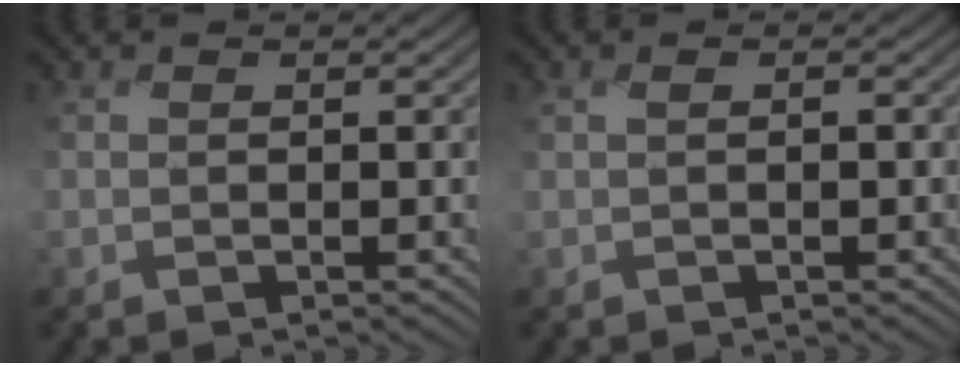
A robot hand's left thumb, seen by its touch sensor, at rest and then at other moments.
{"total": 1.6, "force": [-0.1, 0.8, 1.4], "torque": [-0.030, 0.001, 0.001]}